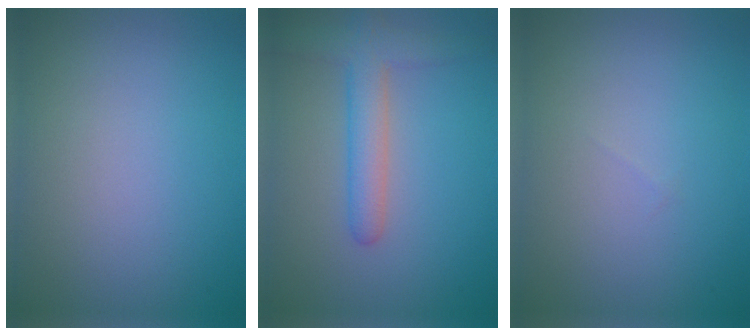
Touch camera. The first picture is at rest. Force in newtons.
{"total": 4.0, "press": 4.0, "slide": 0.3}
{"total": 0.0}